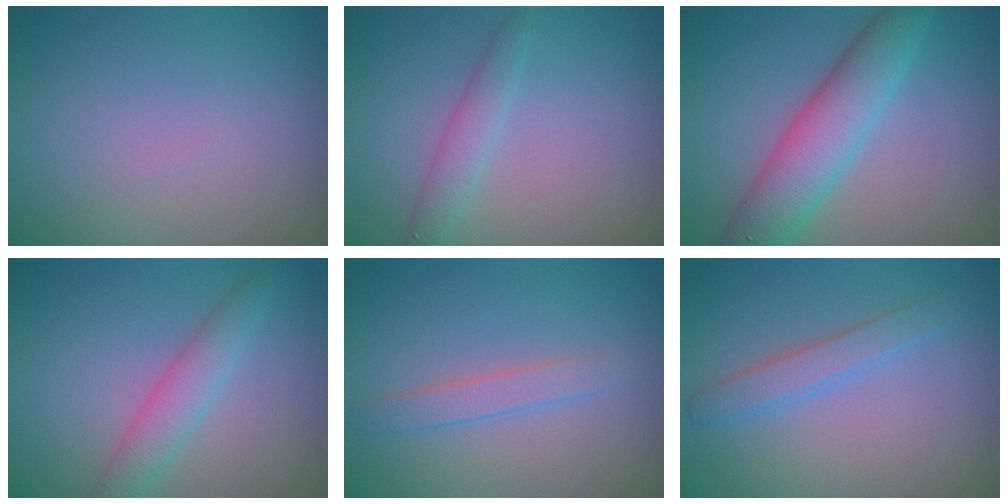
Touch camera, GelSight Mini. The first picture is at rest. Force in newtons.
{"total": 2.1, "press": 2.1, "slide": 0.1}
{"total": 6.1, "press": 6.1, "slide": 0.1}
{"total": 3.2, "press": 3.2, "slide": 0.1}
{"total": 1.6, "press": 1.6, "slide": 0.1}
{"total": 2.0, "press": 2.0, "slide": 0.0}